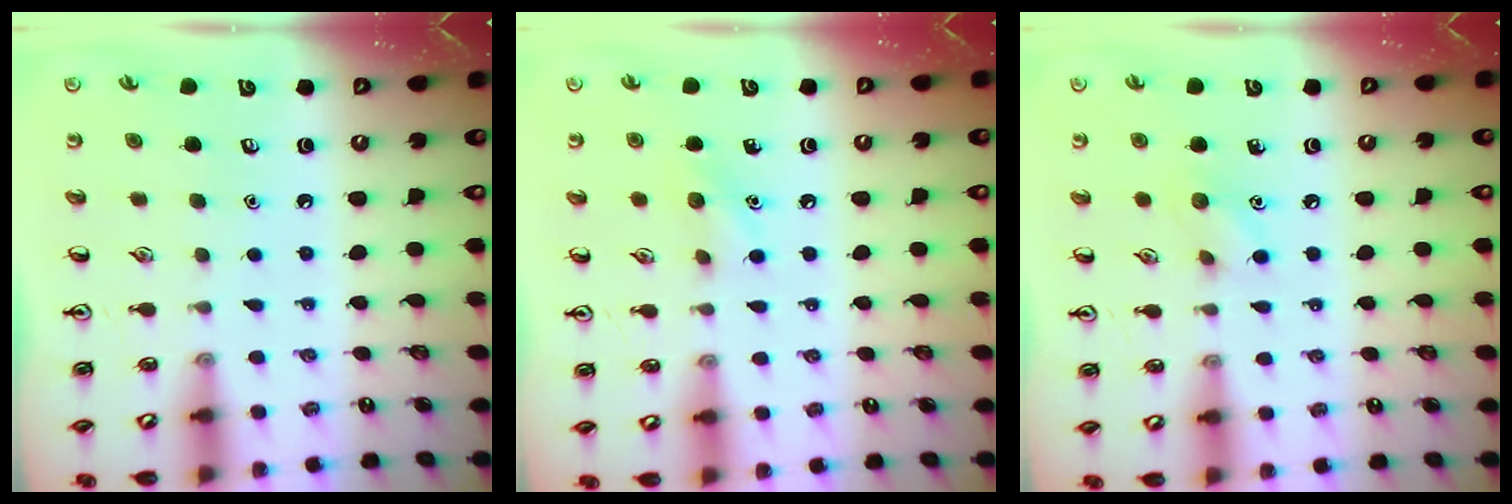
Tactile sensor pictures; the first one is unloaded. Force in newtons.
{"total": 6.9, "press": 6.5, "slide": 2.2}
{"total": 5.9, "press": 5.6, "slide": 1.9}